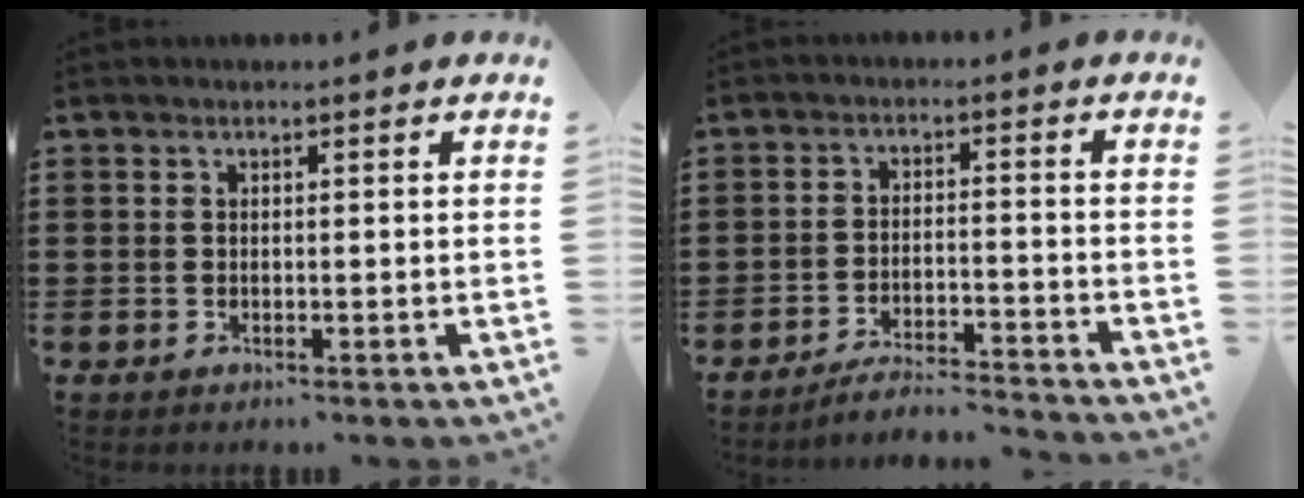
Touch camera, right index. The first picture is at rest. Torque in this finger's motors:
{"motor_torque": [0.00, 0.56, -1.05, -0.19]}